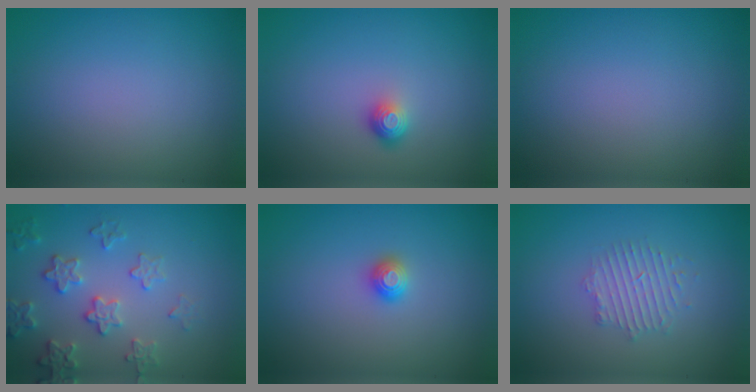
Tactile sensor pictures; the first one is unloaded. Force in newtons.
{"total": 1.6, "press": 1.2, "slide": 1.1}
{"total": 0.0}
{"total": 3.4, "press": 3.4, "slide": 0.2}
{"total": 1.1, "press": 1.1, "slide": 0.1}
{"total": 2.4, "press": 2.4, "slide": 0.3}